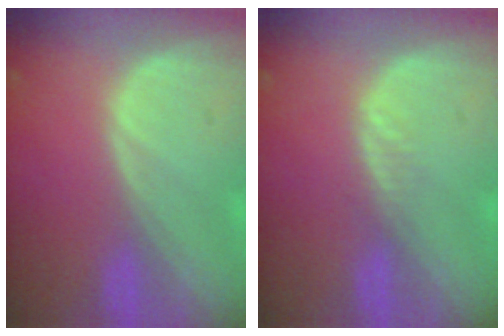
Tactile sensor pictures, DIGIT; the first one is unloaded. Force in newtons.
{"total": 1.4, "press": 1.3, "slide": 0.2}